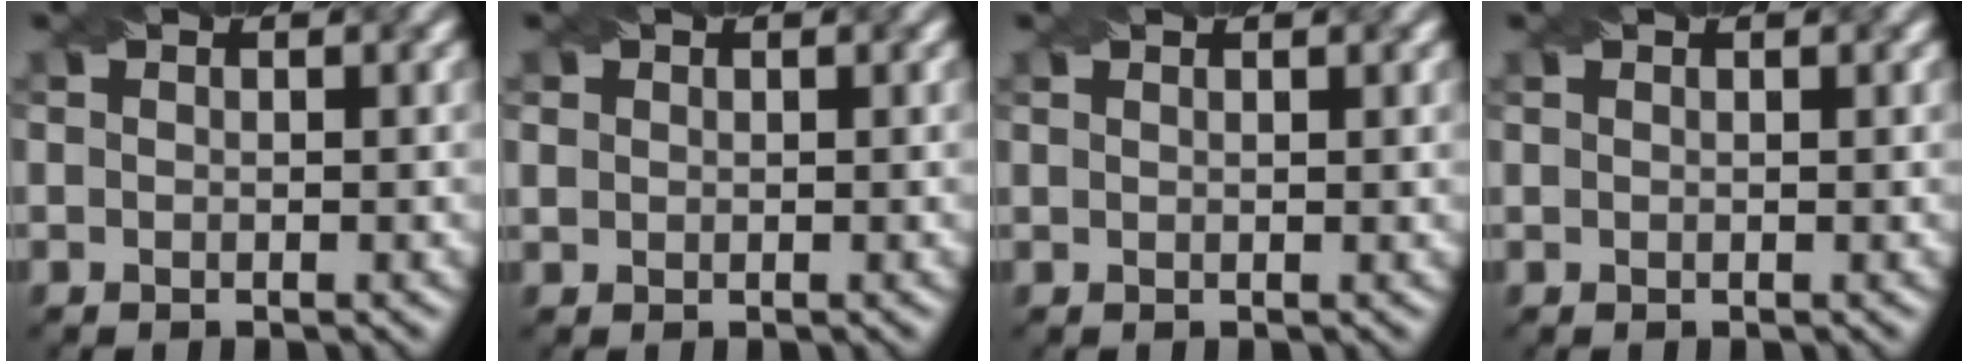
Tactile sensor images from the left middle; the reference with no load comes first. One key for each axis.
{"total": 0.9, "fx": 0.5, "fy": 0.7, "fz": 0.1, "tx": -0.002, "ty": 0.000, "tz": 0.011}
{"total": 1.0, "fx": 0.8, "fy": 0.3, "fz": 0.5, "tx": -0.007, "ty": -0.003, "tz": 0.010}
{"total": 0.7, "fx": 0.6, "fy": 0.1, "fz": 0.3, "tx": -0.009, "ty": 0.000, "tz": 0.005}